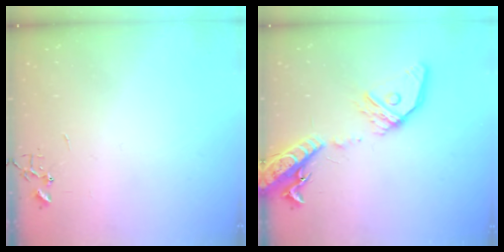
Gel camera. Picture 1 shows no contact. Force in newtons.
{"total": 19.6, "press": 19.2, "slide": 4.0}